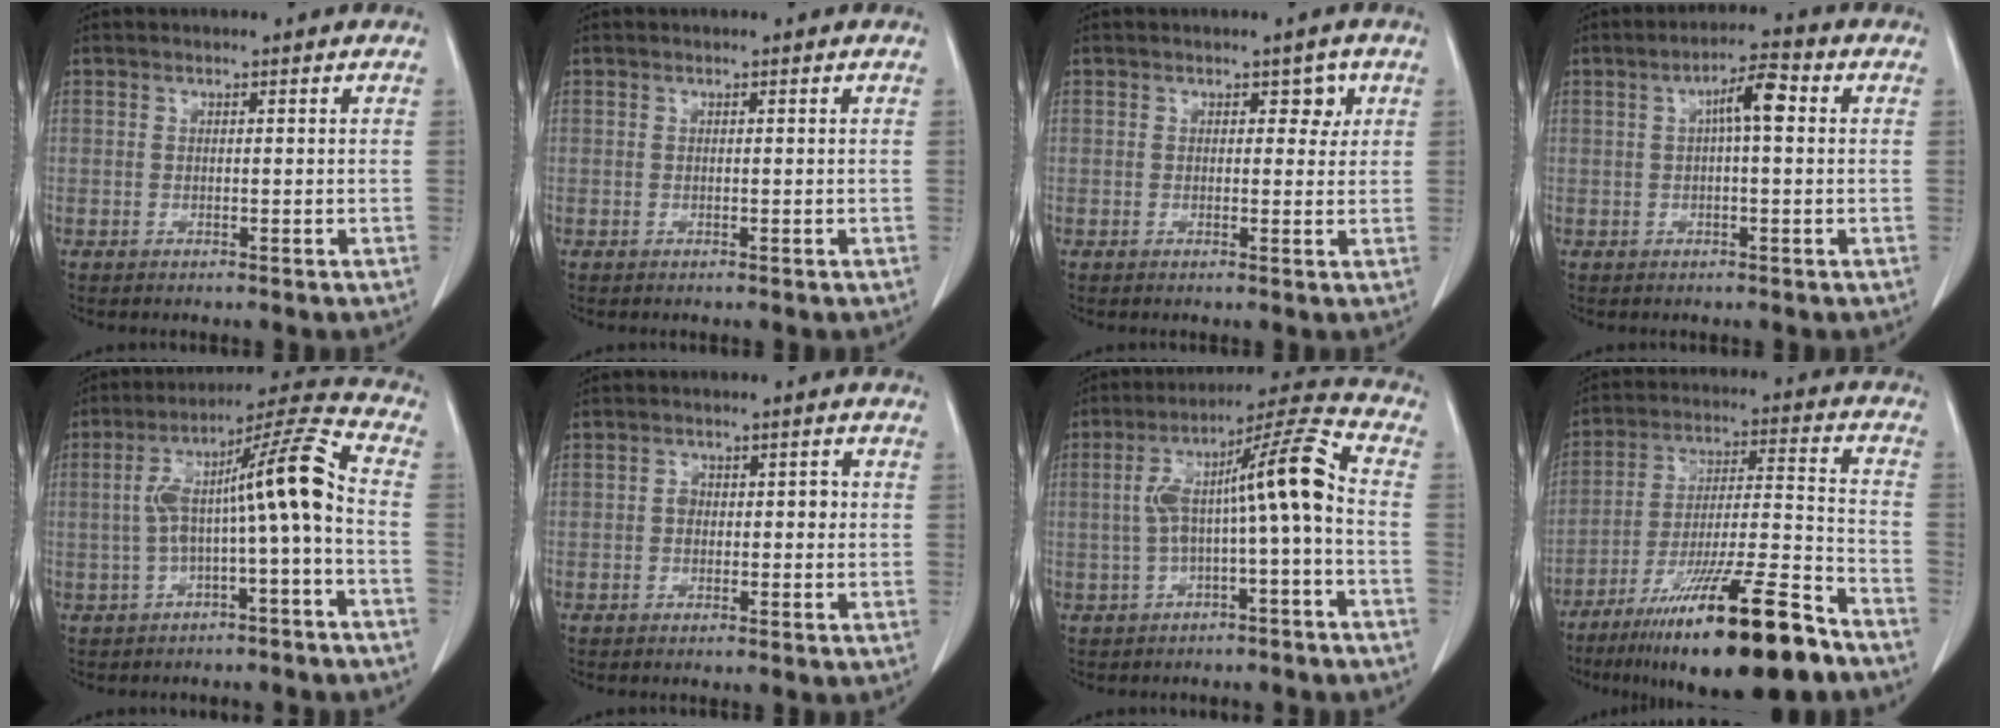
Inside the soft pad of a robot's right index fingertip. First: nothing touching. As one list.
[{"total": 0.0}, {"total": 2.4, "force": [1.1, 1.6, 1.5], "torque": [-0.007, 0.005, 0.011]}, {"total": 5.3, "force": [1.0, 1.0, 5.0], "torque": [-0.085, 0.018, 0.012]}, {"total": 12.0, "force": [-1.3, 0.4, 12.0], "torque": [-0.201, 0.043, -0.023]}, {"total": 2.9, "force": [-0.1, 1.9, 2.2], "torque": [-0.028, 0.013, -0.003]}, {"total": 11.5, "force": [-0.8, 0.5, 11.4], "torque": [-0.194, 0.042, -0.016]}, {"total": 21.7, "force": [-15.0, 1.7, 15.6], "torque": [-0.233, -0.023, -0.256]}]